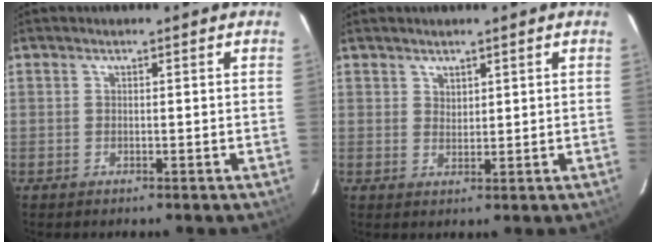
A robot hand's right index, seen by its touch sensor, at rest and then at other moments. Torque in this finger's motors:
{"motor_torque": [-0.20, 0.29, -0.06, 0.00]}